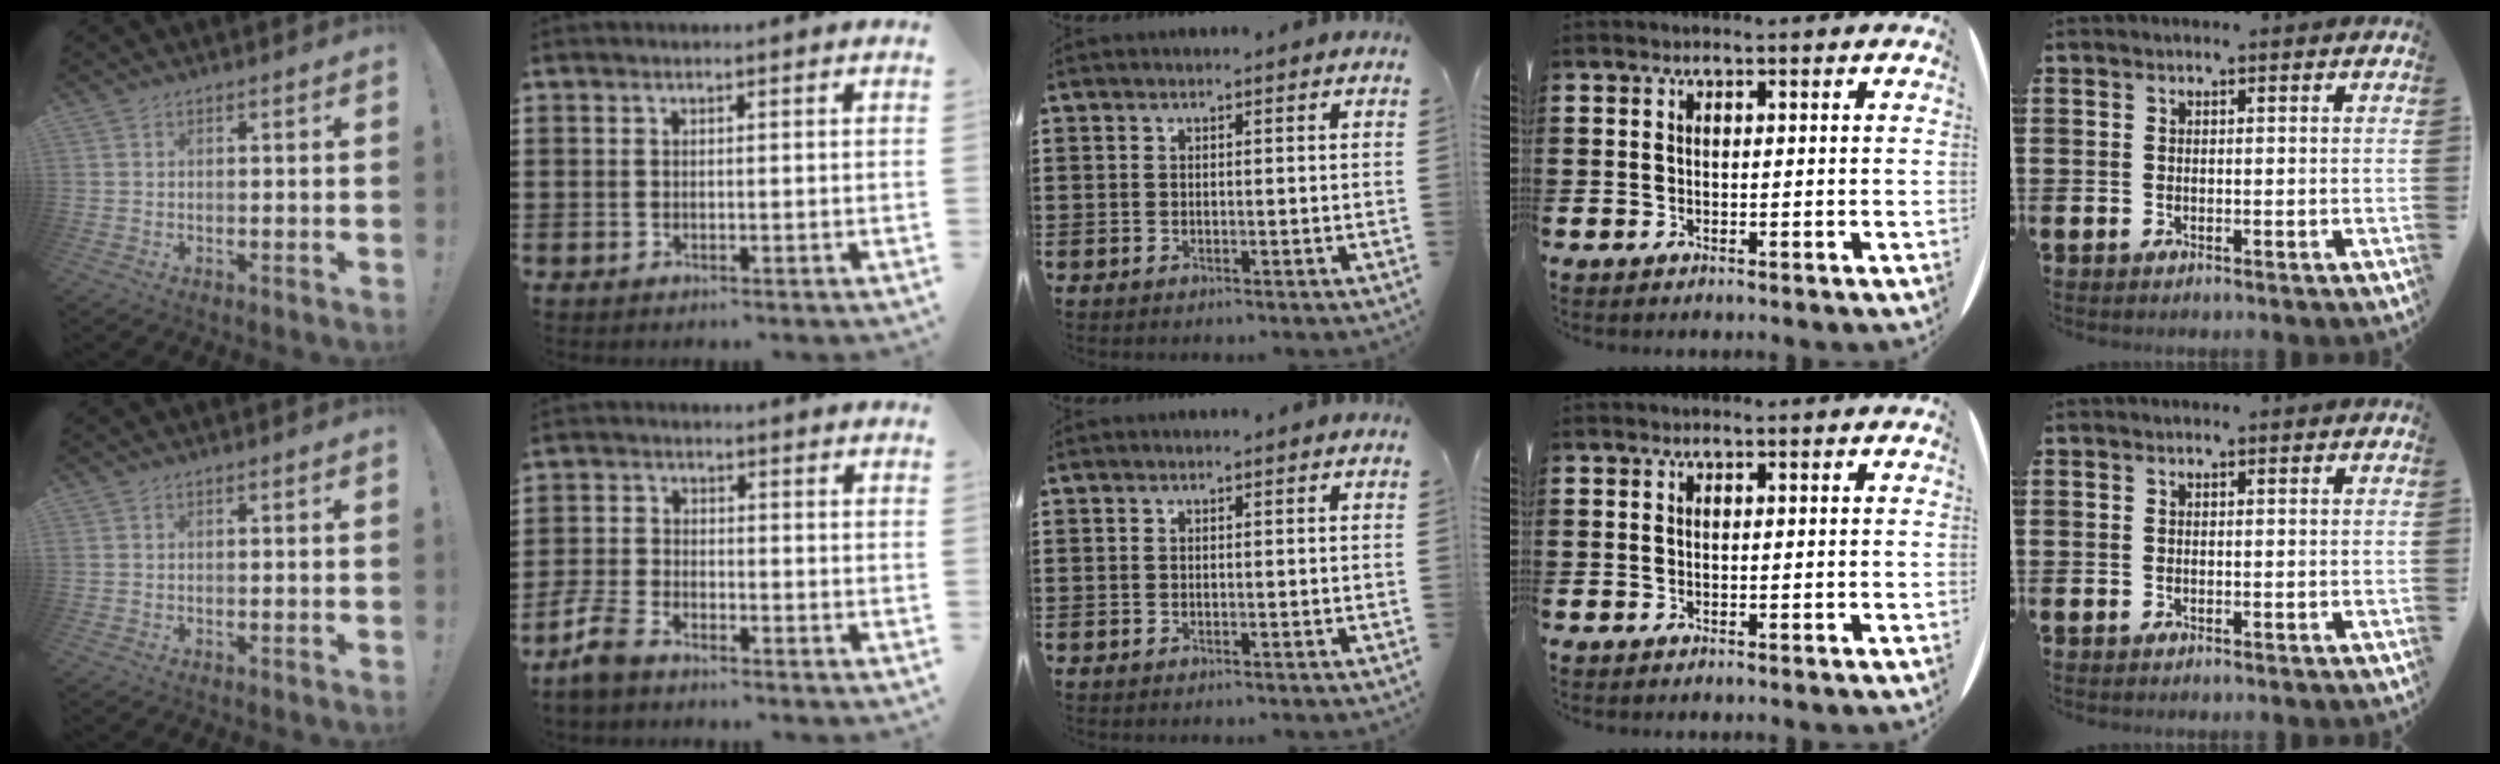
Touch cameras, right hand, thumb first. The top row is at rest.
{"index": {"total": 4.2, "force": [-3.5, 1.2, 2.0], "torque": [-0.064, -0.004, -0.076]}}